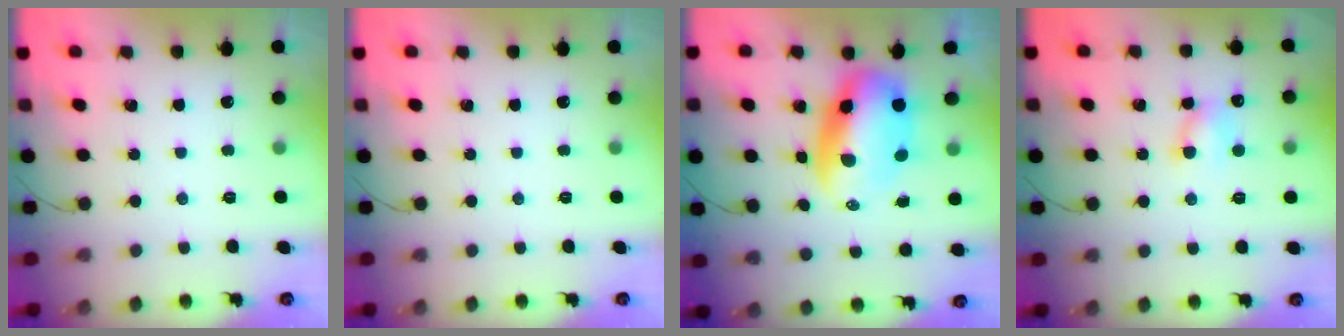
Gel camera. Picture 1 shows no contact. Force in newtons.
{"total": 0.0}
{"total": 9.8, "press": 9.6, "slide": 2.4}
{"total": 5.4, "press": 5.3, "slide": 0.9}